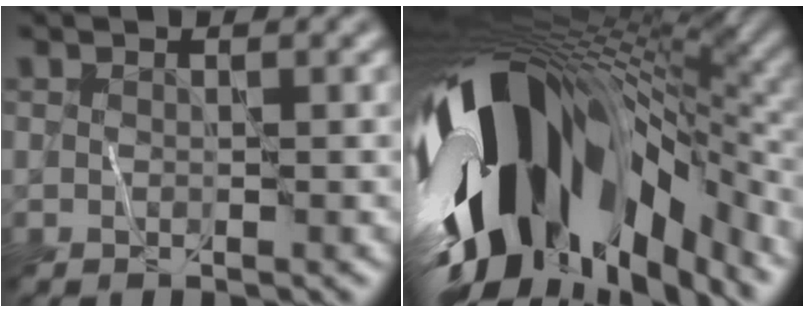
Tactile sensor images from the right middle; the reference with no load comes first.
{"total": 17.1, "force": [-3.9, 8.9, 14.1], "torque": [-0.246, -0.031, -0.051]}